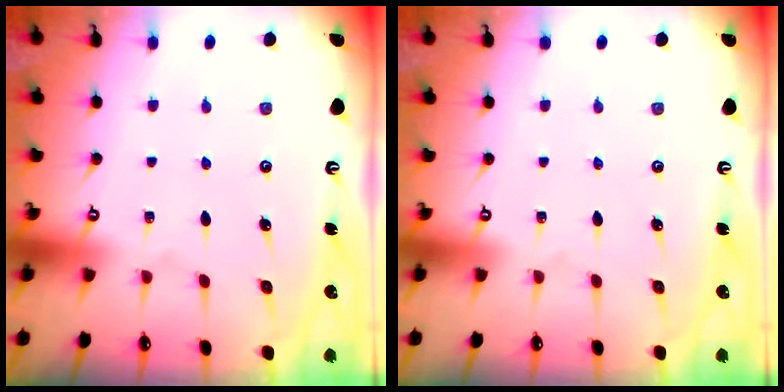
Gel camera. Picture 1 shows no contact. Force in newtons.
{"total": 0.0}